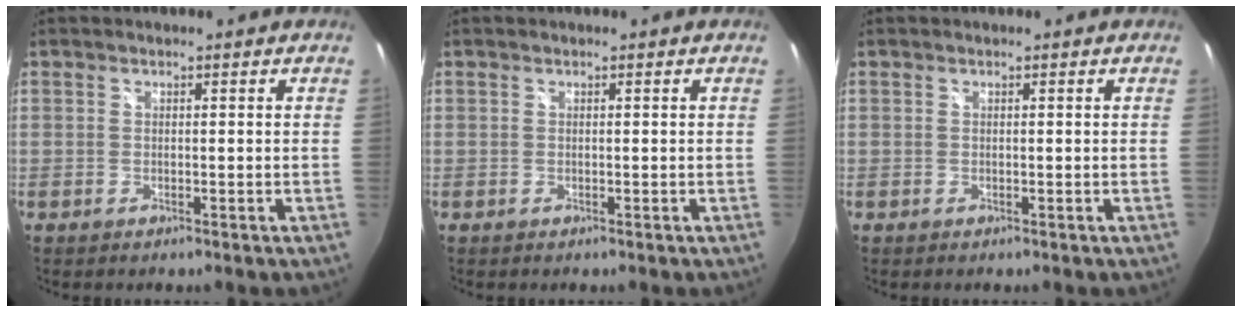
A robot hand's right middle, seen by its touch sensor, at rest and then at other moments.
{"total": 0.0}
{"total": 0.0}